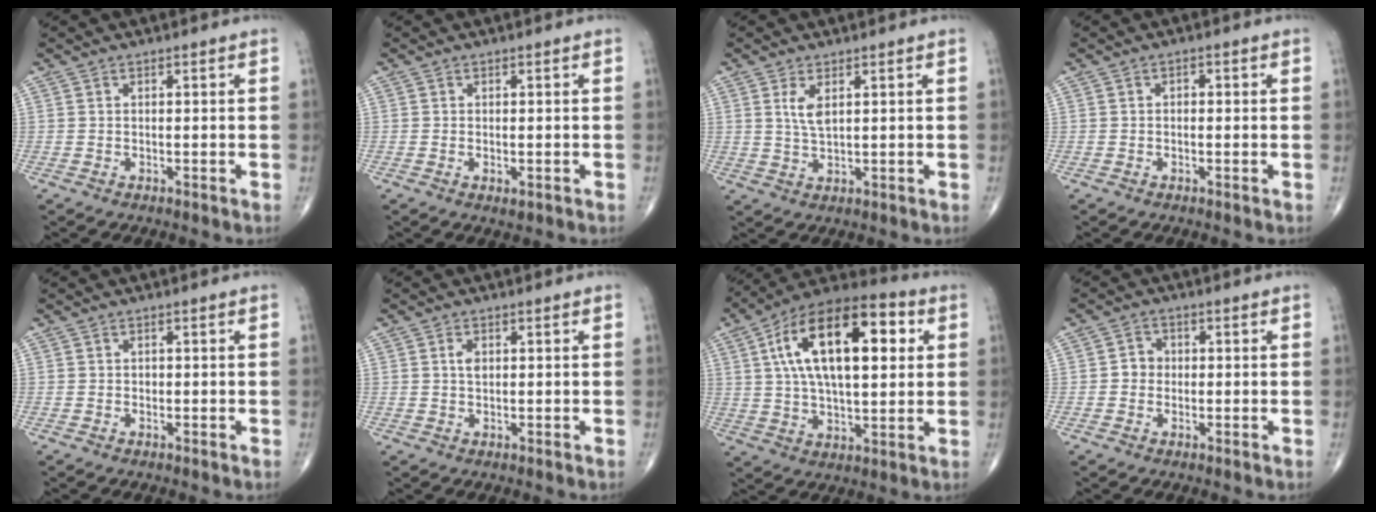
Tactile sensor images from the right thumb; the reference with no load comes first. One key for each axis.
{"total": 1.3, "fx": -0.3, "fy": 0.7, "fz": 1.0, "tx": -0.017, "ty": -0.004, "tz": -0.002}
{"total": 3.6, "fx": 1.4, "fy": 1.4, "fz": 3.1, "tx": -0.061, "ty": -0.008, "tz": 0.033}
{"total": 1.0, "fx": 0.0, "fy": 0.7, "fz": 0.7, "tx": 0.000, "ty": 0.005, "tz": -0.005}
{"total": 0.6, "fx": 0.0, "fy": 0.5, "fz": 0.3, "tx": -0.002, "ty": 0.002, "tz": -0.001}
{"total": 2.0, "fx": 0.5, "fy": 1.2, "fz": 1.5, "tx": -0.025, "ty": 0.000, "tz": 0.008}
{"total": 22.9, "fx": 5.8, "fy": 10.7, "fz": 19.4, "tx": -0.309, "ty": 0.015, "tz": 0.085}
{"total": 2.8, "fx": -0.2, "fy": 2.6, "fz": 1.1, "tx": -0.001, "ty": 0.007, "tz": -0.010}